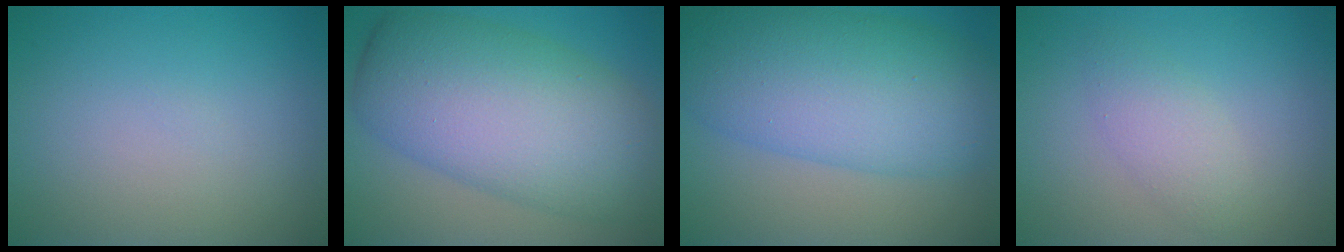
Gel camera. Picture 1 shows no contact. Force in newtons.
{"total": 11.6, "press": 11.6, "slide": 0.3}
{"total": 10.6, "press": 10.6, "slide": 0.2}
{"total": 2.2, "press": 2.2, "slide": 0.0}